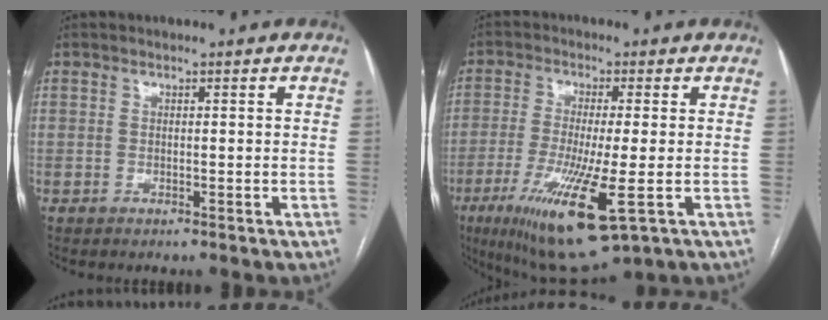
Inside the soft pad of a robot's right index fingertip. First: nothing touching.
{"total": 13.9, "force": [-5.1, 1.7, 12.9], "torque": [-0.249, -0.045, -0.081]}